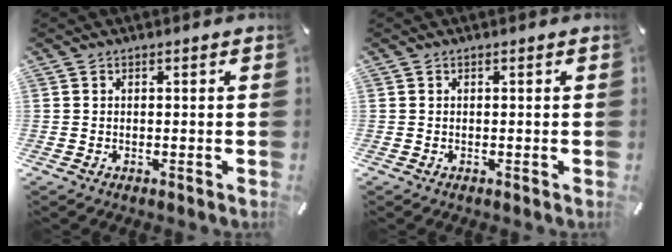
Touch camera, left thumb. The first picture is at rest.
{"total": 0.0}